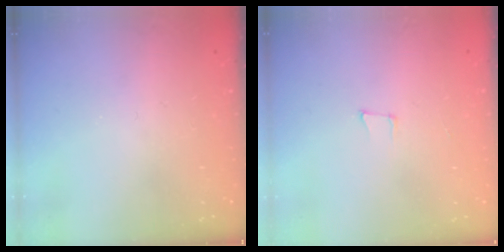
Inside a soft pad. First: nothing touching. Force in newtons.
{"total": 4.1, "press": 3.2, "slide": 2.7}